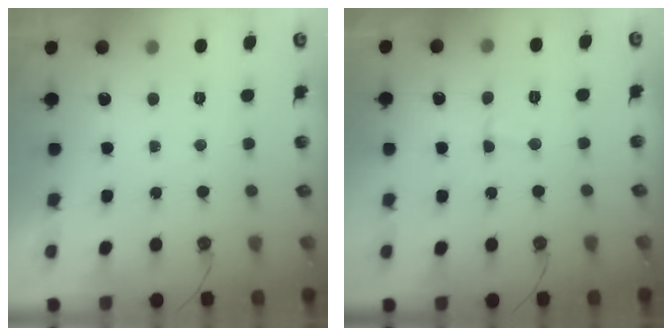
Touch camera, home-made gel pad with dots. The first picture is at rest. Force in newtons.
{"total": 4.2, "press": 2.3, "slide": 3.5}